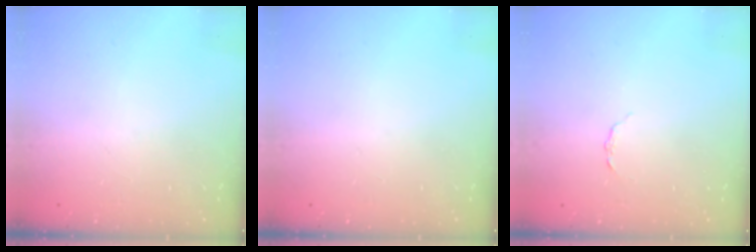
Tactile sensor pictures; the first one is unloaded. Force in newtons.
{"total": 0.0}
{"total": 2.0, "press": 2.0, "slide": 0.3}